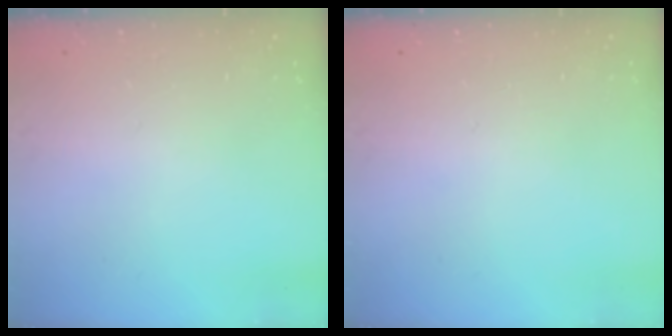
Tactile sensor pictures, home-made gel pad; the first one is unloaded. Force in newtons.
{"total": 0.0}